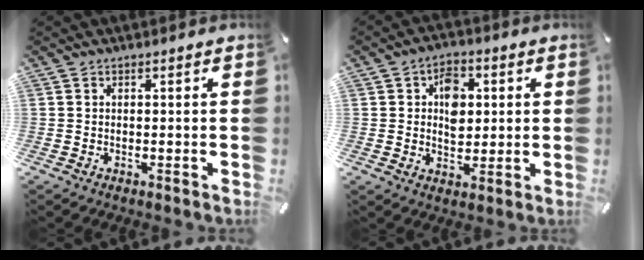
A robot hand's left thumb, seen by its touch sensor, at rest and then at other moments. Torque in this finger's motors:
{"motor_torque": [1.22, 1.62, 0.53, -0.47, 0.29]}